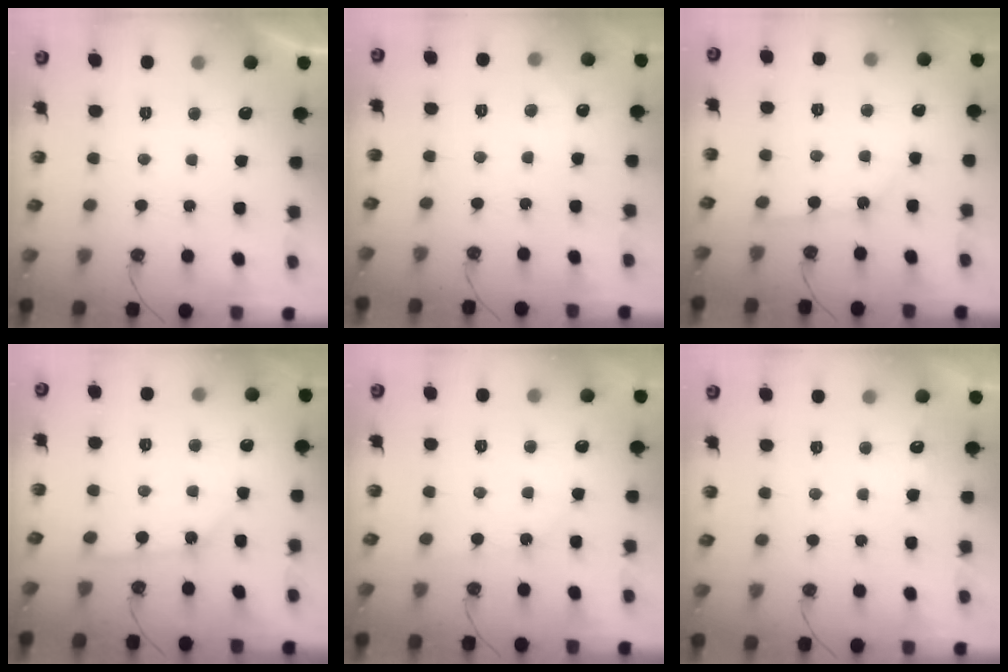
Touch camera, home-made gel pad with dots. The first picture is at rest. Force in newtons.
{"total": 2.8, "press": 2.8, "slide": 0.4}
{"total": 1.3, "press": 1.3, "slide": 0.1}
{"total": 2.0, "press": 2.0, "slide": 0.3}
{"total": 4.0, "press": 3.9, "slide": 0.5}
{"total": 4.3, "press": 4.3, "slide": 0.4}